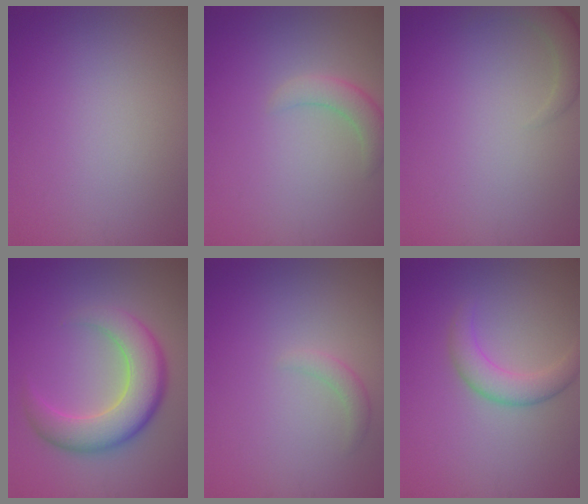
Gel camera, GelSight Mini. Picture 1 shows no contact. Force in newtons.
{"total": 2.4, "press": 2.4, "slide": 0.2}
{"total": 2.3, "press": 2.3, "slide": 0.2}
{"total": 7.3, "press": 7.3, "slide": 0.4}
{"total": 1.3, "press": 1.3, "slide": 0.1}
{"total": 3.1, "press": 3.1, "slide": 0.1}